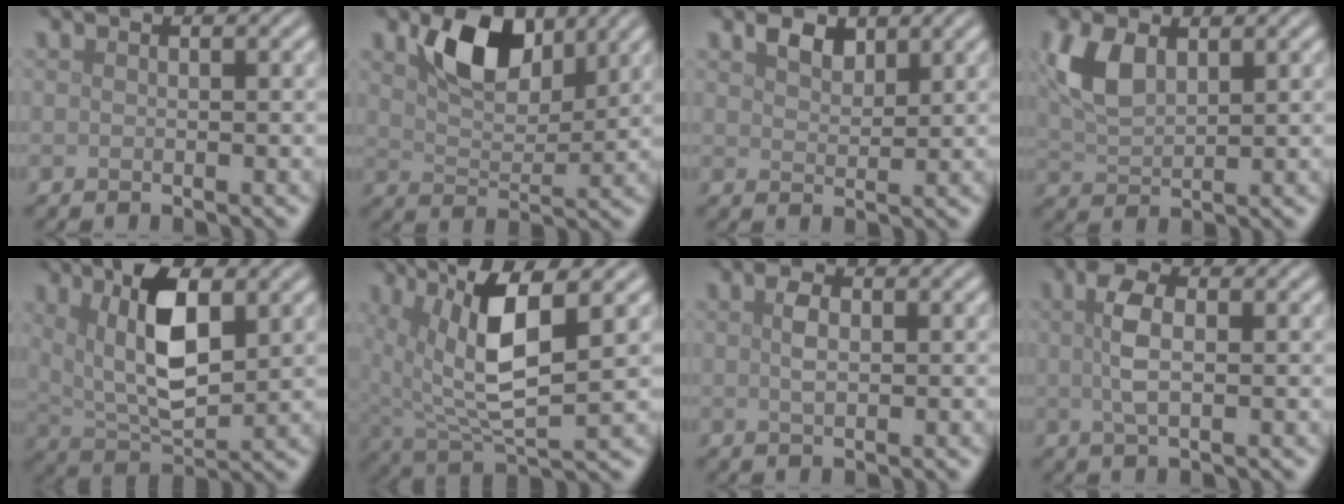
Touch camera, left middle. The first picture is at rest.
{"total": 6.2, "force": [3.5, 3.3, 3.9], "torque": [-0.071, -0.004, 0.056]}
{"total": 2.1, "force": [1.6, 1.0, 0.9], "torque": [-0.022, 0.001, 0.030]}
{"total": 4.6, "force": [1.9, 2.5, 3.4], "torque": [-0.085, 0.005, 0.040]}
{"total": 7.5, "force": [2.2, 3.1, 6.4], "torque": [-0.122, -0.003, 0.043]}
{"total": 8.5, "force": [3.1, 2.7, 7.5], "torque": [-0.157, 0.001, 0.060]}
{"total": 1.9, "force": [0.3, 1.0, 1.6], "torque": [-0.037, 0.003, 0.004]}
{"total": 3.3, "force": [0.5, 1.3, 3.0], "torque": [-0.064, 0.005, 0.006]}